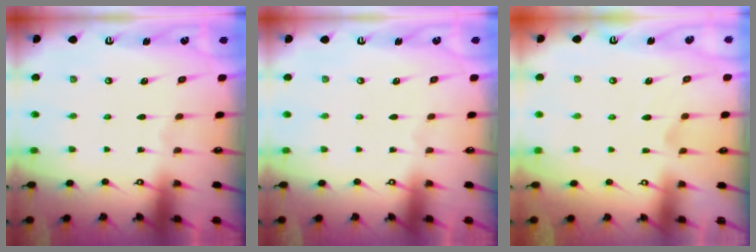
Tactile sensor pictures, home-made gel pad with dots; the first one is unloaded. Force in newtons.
{"total": 0.0}
{"total": 1.1, "press": 0.2, "slide": 1.1}